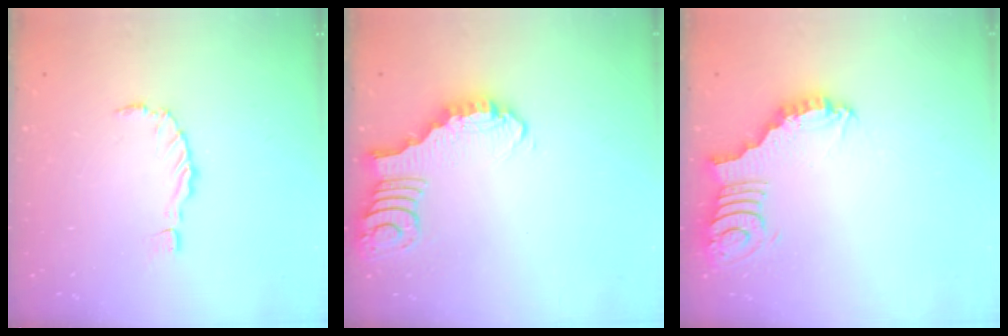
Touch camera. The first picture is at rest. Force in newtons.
{"total": 2.7, "press": 2.7, "slide": 0.2}
{"total": 3.1, "press": 3.0, "slide": 0.3}